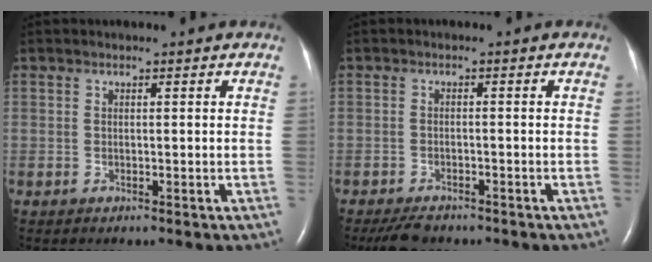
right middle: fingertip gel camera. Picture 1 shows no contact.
{"total": 4.2, "force": [-3.5, 1.6, 1.6], "torque": [-0.033, -0.007, -0.055]}